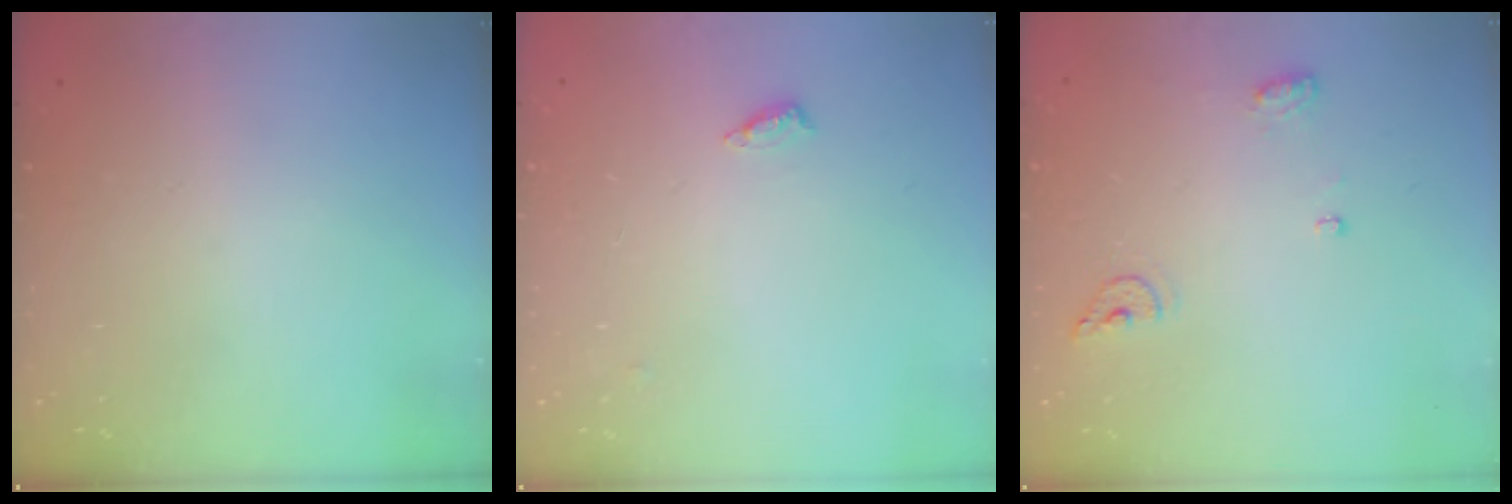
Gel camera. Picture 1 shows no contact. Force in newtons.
{"total": 4.4, "press": 4.1, "slide": 1.4}
{"total": 6.6, "press": 6.5, "slide": 1.0}